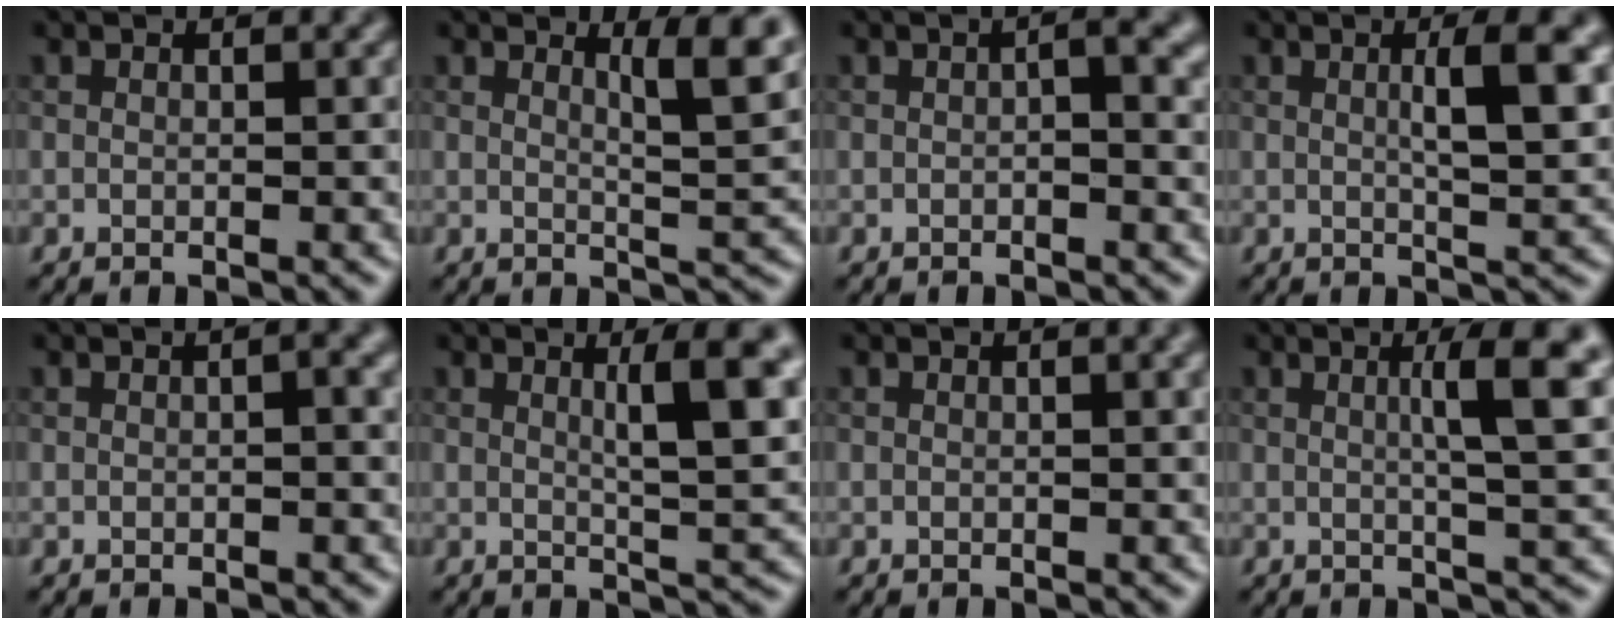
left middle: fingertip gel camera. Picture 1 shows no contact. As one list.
[{"total": 4.9, "force": [2.5, 1.2, 4.0], "torque": [-0.049, -0.005, 0.037]}, {"total": 2.4, "force": [0.2, 0.6, 2.3], "torque": [-0.032, 0.002, 0.001]}, {"total": 5.3, "force": [1.1, 1.1, 5.1], "torque": [-0.070, 0.004, 0.016]}, {"total": 1.9, "force": [0.3, 0.4, 1.9], "torque": [-0.024, 0.006, 0.002]}, {"total": 6.3, "force": [1.8, 1.3, 5.8], "torque": [-0.074, 0.000, 0.029]}, {"total": 1.2, "force": [0.4, 0.3, 1.1], "torque": [-0.013, 0.005, 0.004]}, {"total": 6.0, "force": [1.4, 1.1, 5.7], "torque": [-0.075, 0.008, 0.018]}]